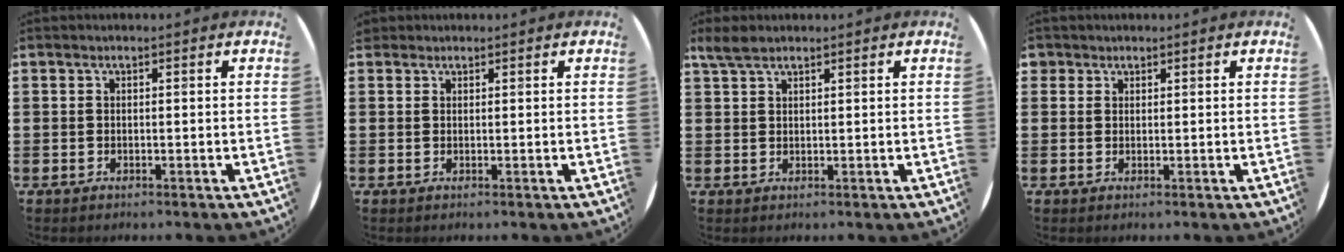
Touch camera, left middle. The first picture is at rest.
{"total": 0.7, "force": [0.6, 0.3, -0.1], "torque": [0.001, 0.003, 0.013]}
{"total": 2.6, "force": [2.1, 0.9, 1.2], "torque": [-0.020, 0.003, 0.038]}
{"total": 1.1, "force": [0.9, 0.6, 0.0], "torque": [-0.002, 0.003, 0.019]}